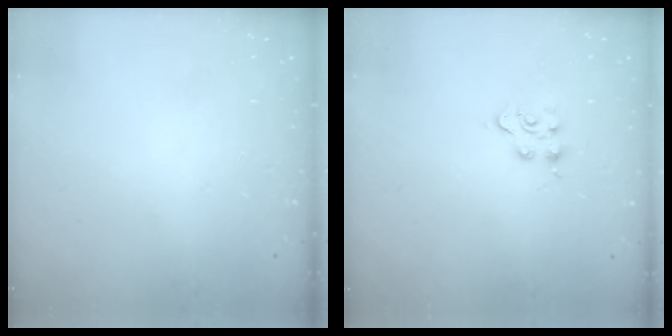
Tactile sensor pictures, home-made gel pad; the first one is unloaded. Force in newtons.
{"total": 4.2, "press": 4.1, "slide": 0.5}